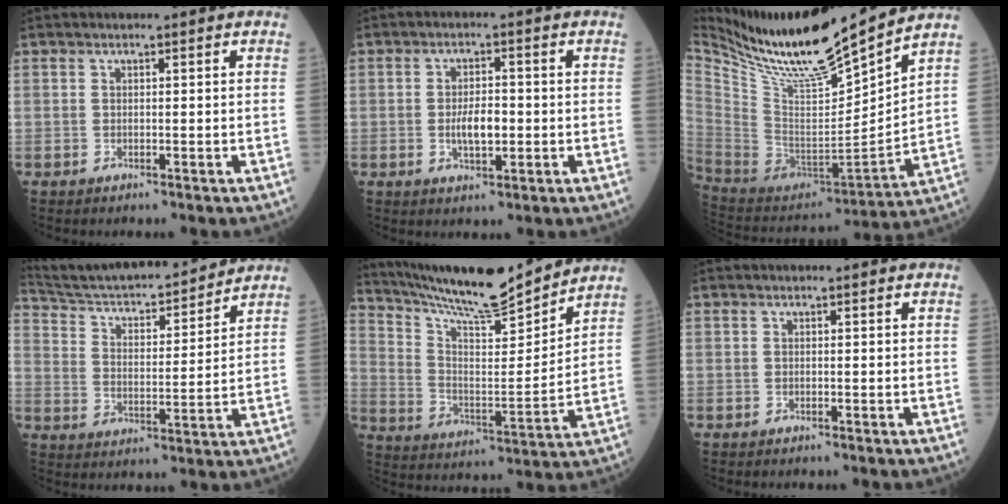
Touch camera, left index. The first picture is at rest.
{"total": 4.4, "force": [-0.7, 1.7, 4.0], "torque": [-0.076, -0.001, -0.012]}
{"total": 19.7, "force": [17.3, 0.4, 9.4], "torque": [-0.182, -0.026, 0.322]}
{"total": 18.9, "force": [17.6, 2.3, 6.5], "torque": [-0.113, 0.010, 0.277]}
{"total": 17.5, "force": [16.2, 0.6, 6.7], "torque": [-0.132, -0.008, 0.270]}
{"total": 0.0}